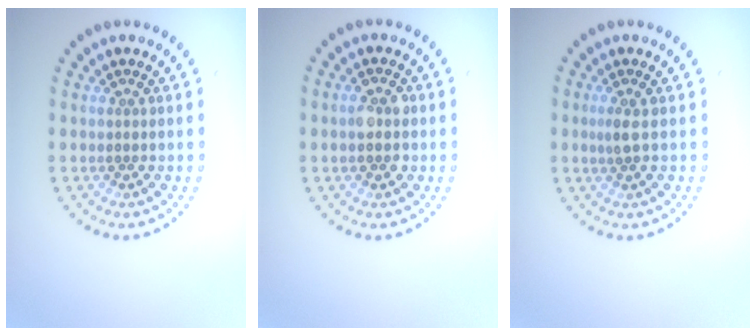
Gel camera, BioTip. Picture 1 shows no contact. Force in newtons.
{"total": 2.2, "press": 2.2, "slide": 0.2}
{"total": 1.2, "press": 1.0, "slide": 0.7}